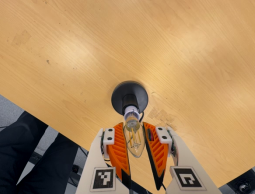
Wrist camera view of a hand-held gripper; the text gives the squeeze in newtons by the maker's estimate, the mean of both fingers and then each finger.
{"total": 12.8, "left": 14.1, "right": 11.6}